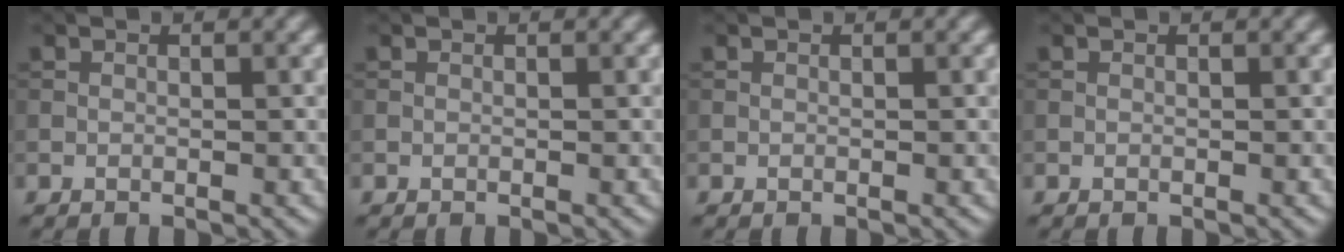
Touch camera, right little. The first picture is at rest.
{"total": 0.0}
{"total": 0.0}
{"total": 0.0}